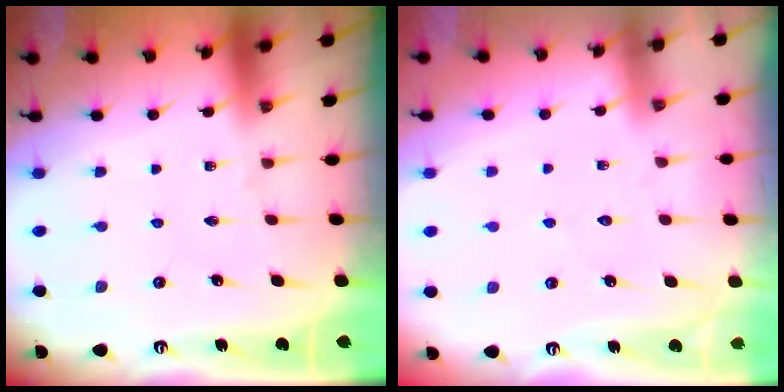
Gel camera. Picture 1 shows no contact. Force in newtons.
{"total": 2.8, "press": 2.8, "slide": 0.3}